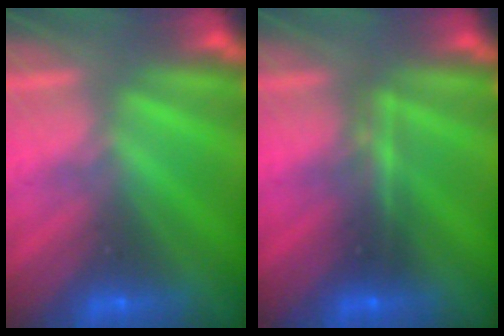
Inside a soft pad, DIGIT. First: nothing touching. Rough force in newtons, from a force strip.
{"total": 2.3}